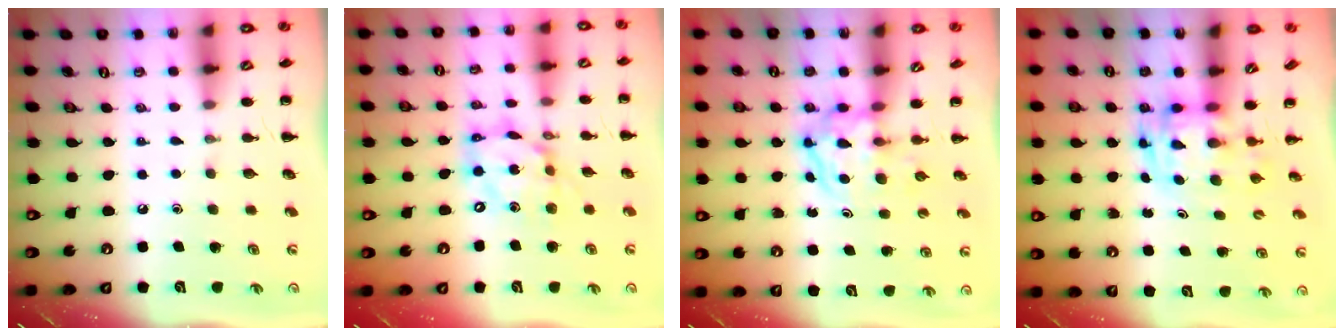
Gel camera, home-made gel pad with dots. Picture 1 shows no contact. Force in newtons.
{"total": 14.0, "press": 13.5, "slide": 3.7}
{"total": 3.9, "press": 3.9, "slide": 0.4}
{"total": 3.0, "press": 2.9, "slide": 0.6}